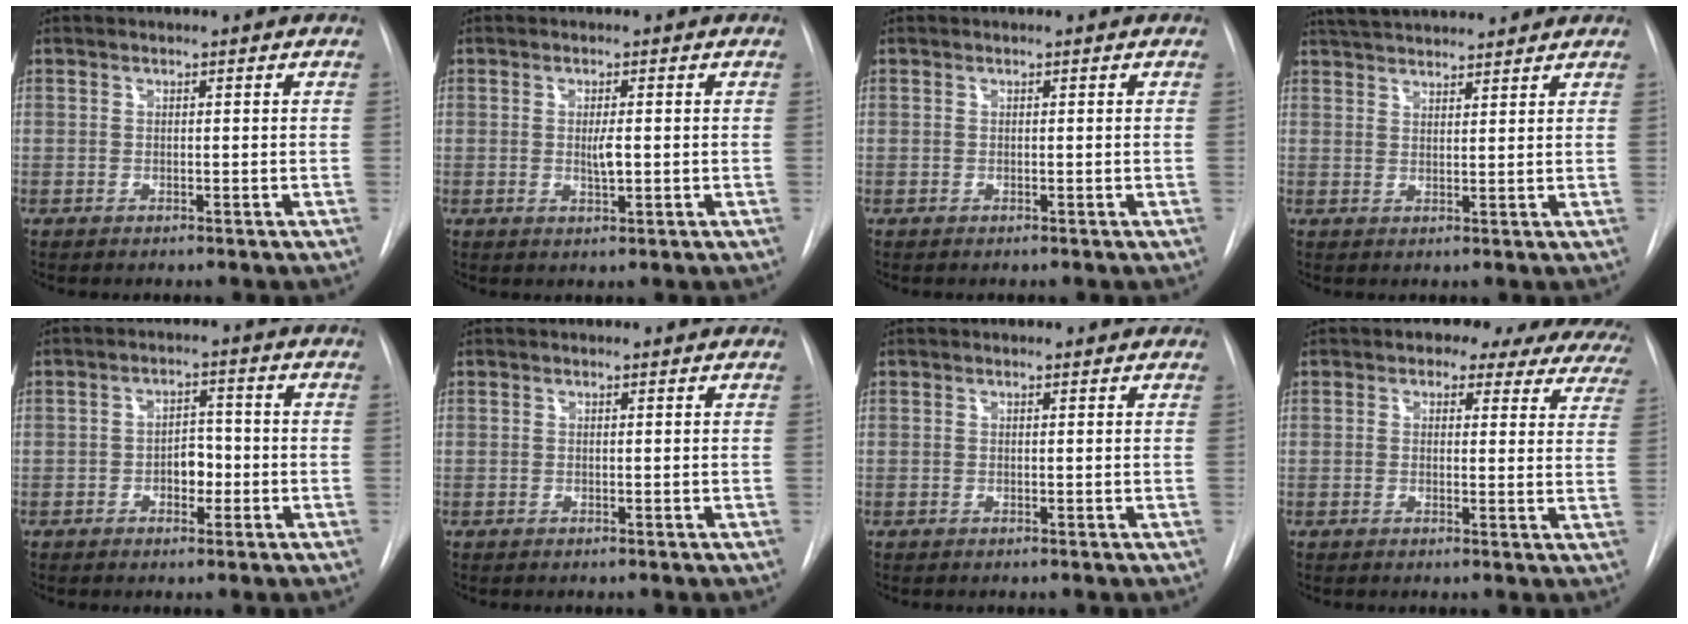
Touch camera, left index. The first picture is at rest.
{"total": 2.2, "force": [0.0, 0.4, 2.1], "torque": [-0.039, -0.003, 0.002]}
{"total": 0.0}
{"total": 10.2, "force": [9.4, 1.5, 3.7], "torque": [-0.064, 0.033, 0.144]}
{"total": 3.5, "force": [-1.1, 2.2, 2.6], "torque": [-0.033, 0.008, -0.016]}
{"total": 0.0}
{"total": 0.5, "force": [0.5, 0.2, 0.1], "torque": [-0.007, 0.004, 0.006]}
{"total": 13.5, "force": [11.2, 6.1, 4.5], "torque": [-0.034, 0.011, 0.102]}